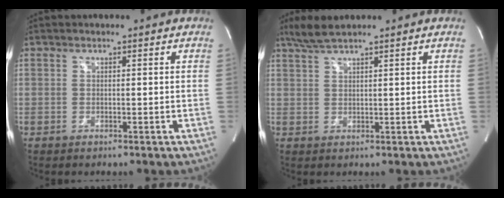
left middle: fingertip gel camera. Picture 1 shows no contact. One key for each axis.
{"total": 3.8, "fx": 3.2, "fy": 0.0, "fz": 2.0, "tx": -0.050, "ty": 0.012, "tz": 0.067}